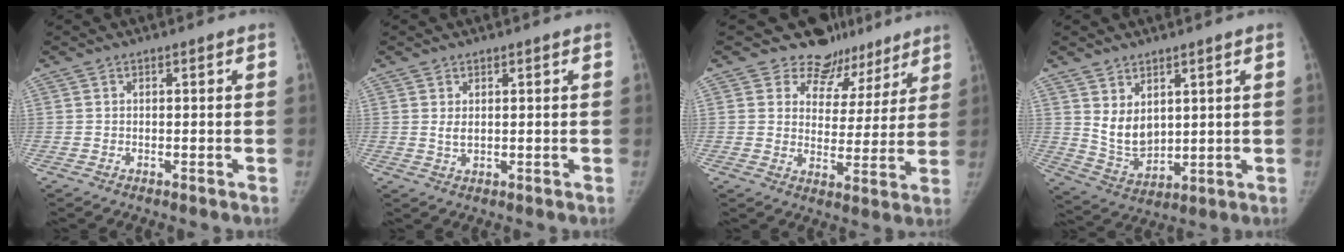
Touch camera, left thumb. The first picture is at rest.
{"total": 1.9, "force": [0.7, 1.1, 1.4], "torque": [-0.023, -0.007, 0.019]}
{"total": 13.4, "force": [11.1, 7.3, 1.0], "torque": [0.033, -0.074, 0.135]}
{"total": 7.9, "force": [3.2, 5.2, 5.0], "torque": [-0.066, -0.035, 0.081]}